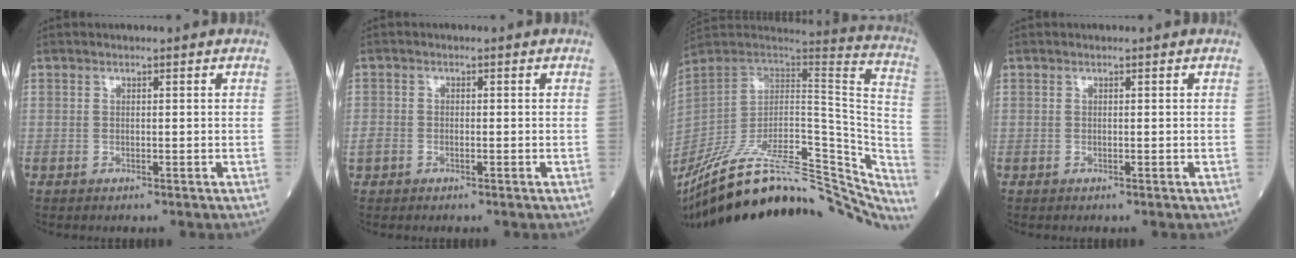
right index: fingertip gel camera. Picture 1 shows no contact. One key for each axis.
{"total": 1.8, "fx": -0.8, "fy": 1.3, "fz": 0.8, "tx": -0.022, "ty": 0.002, "tz": -0.015}
{"total": 36.3, "fx": -29.8, "fy": 9.5, "fz": 18.5, "tx": -0.245, "ty": -0.030, "tz": -0.415}
{"total": 0.0}